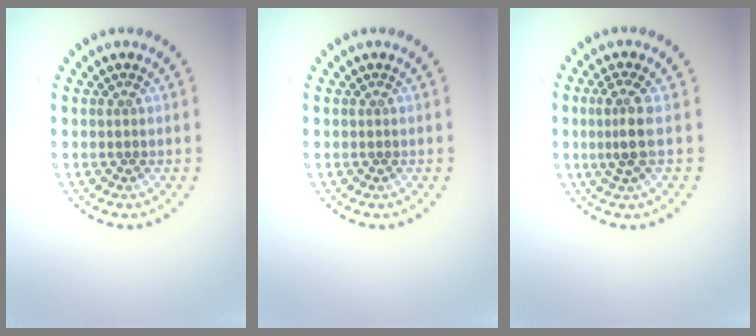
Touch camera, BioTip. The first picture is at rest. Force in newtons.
{"total": 0.0}
{"total": 2.5, "press": 2.1, "slide": 1.4}